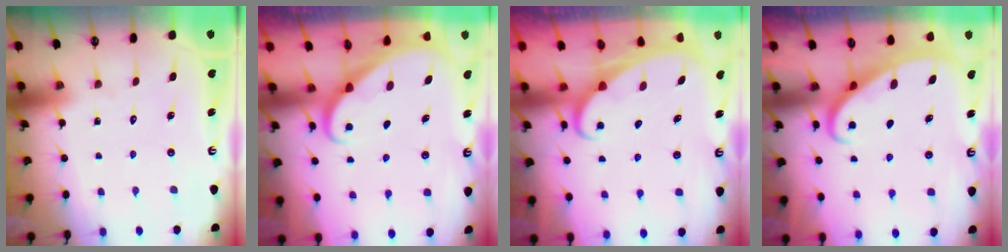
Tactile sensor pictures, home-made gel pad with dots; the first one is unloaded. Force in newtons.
{"total": 1.8, "press": 1.8, "slide": 0.2}
{"total": 2.2, "press": 2.2, "slide": 0.3}
{"total": 2.7, "press": 2.7, "slide": 0.4}